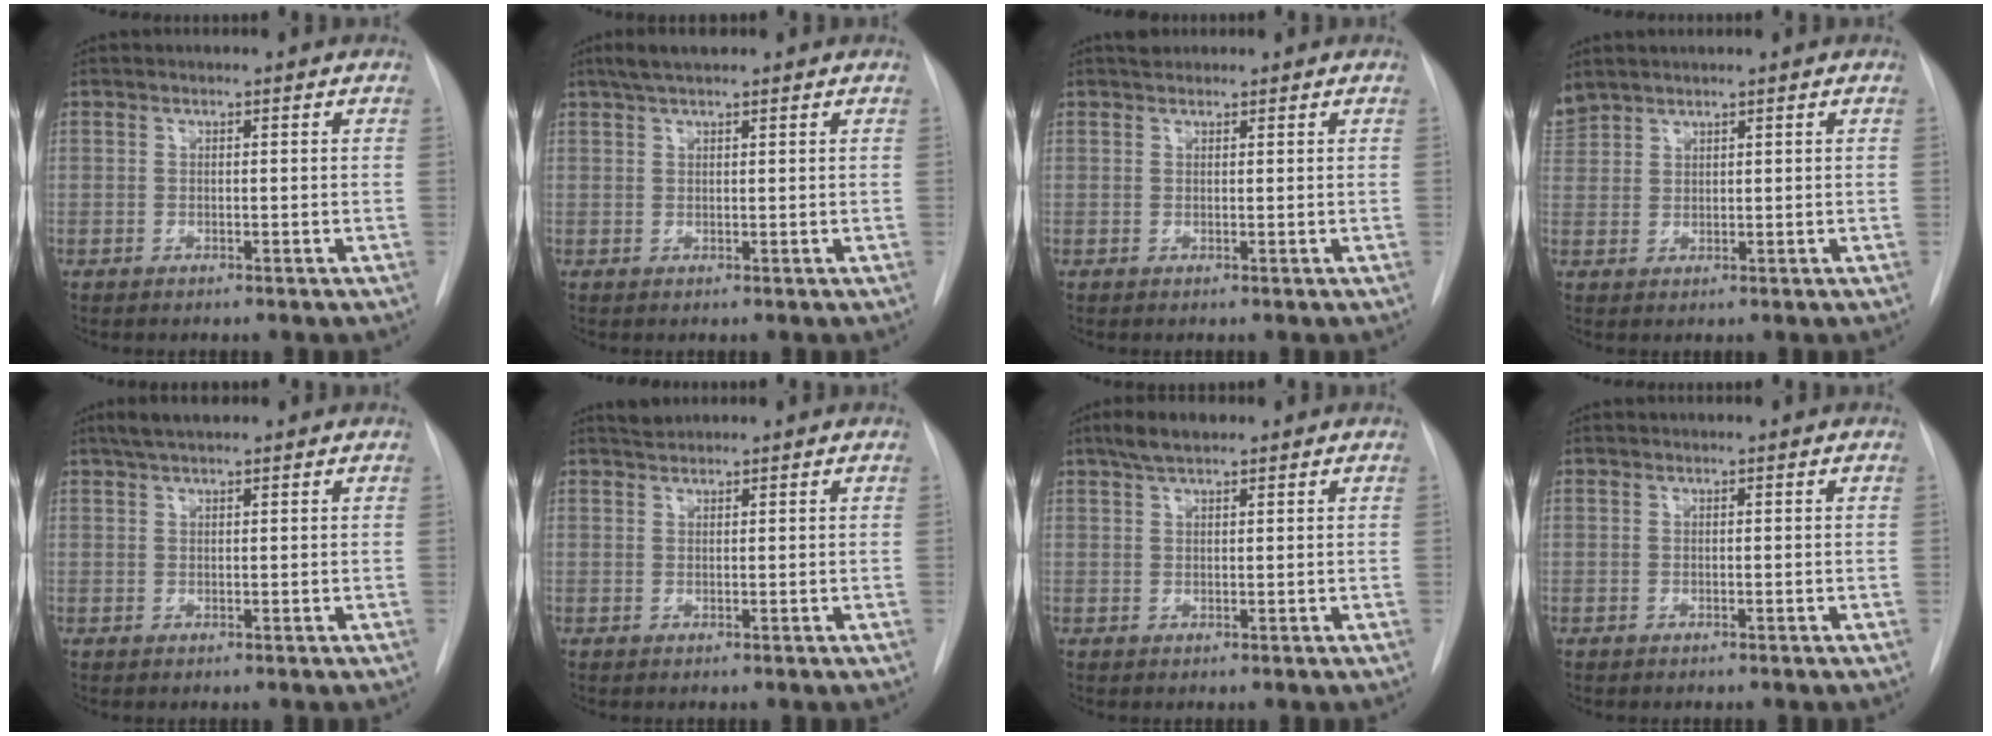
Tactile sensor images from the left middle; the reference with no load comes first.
{"total": 3.7, "force": [2.8, 0.7, 2.2], "torque": [-0.044, 0.019, 0.050]}
{"total": 1.5, "force": [1.3, 0.7, 0.3], "torque": [-0.007, 0.013, 0.020]}
{"total": 3.2, "force": [3.0, 1.0, 0.2], "torque": [-0.016, 0.017, 0.068]}
{"total": 3.4, "force": [2.7, 0.6, 2.0], "torque": [-0.038, 0.018, 0.047]}
{"total": 1.4, "force": [1.3, 0.2, 0.1], "torque": [-0.006, 0.006, 0.027]}
{"total": 3.7, "force": [2.8, 1.0, 2.3], "torque": [-0.049, 0.012, 0.051]}
{"total": 0.0}